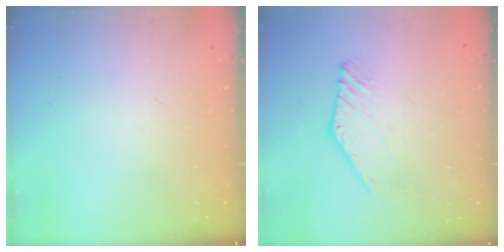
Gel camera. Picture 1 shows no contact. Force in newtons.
{"total": 1.5, "press": 1.4, "slide": 0.2}